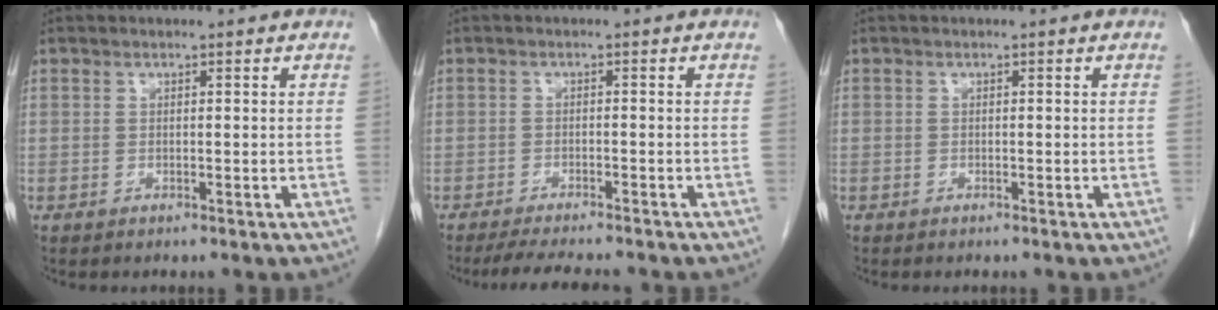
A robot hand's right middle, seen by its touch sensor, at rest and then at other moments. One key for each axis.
{"total": 7.5, "fx": -6.6, "fy": 0.8, "fz": 3.5, "tx": -0.053, "ty": -0.017, "tz": -0.099}
{"total": 0.0}